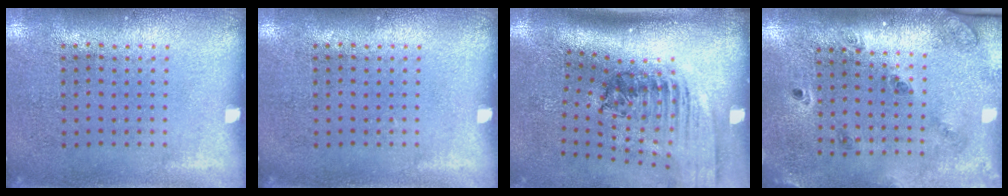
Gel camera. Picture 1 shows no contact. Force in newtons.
{"total": 0.0}
{"total": 2.5, "press": 1.8, "slide": 1.7}
{"total": 1.4, "press": 1.4, "slide": 0.3}